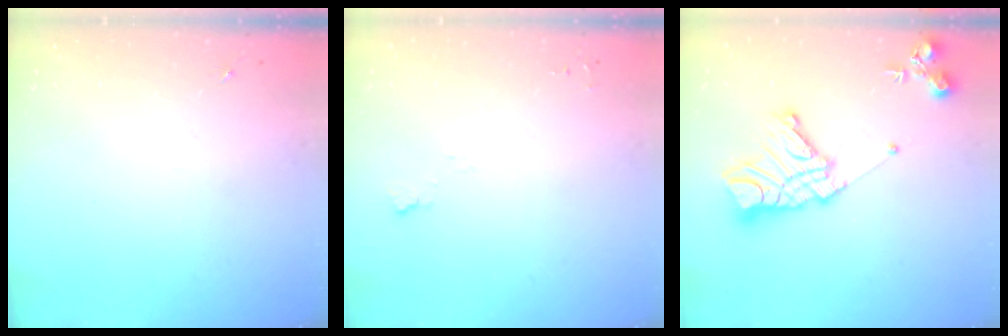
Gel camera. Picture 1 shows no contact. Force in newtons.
{"total": 5.1, "press": 5.1, "slide": 0.6}
{"total": 18.2, "press": 18.1, "slide": 1.5}